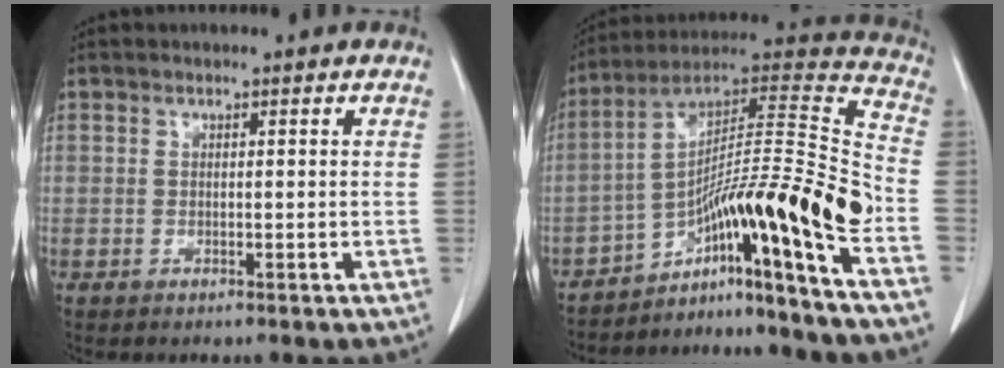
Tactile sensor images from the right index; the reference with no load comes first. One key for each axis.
{"total": 18.8, "fx": -11.4, "fy": -1.5, "fz": 15.0, "tx": -0.235, "ty": 0.028, "tz": -0.190}